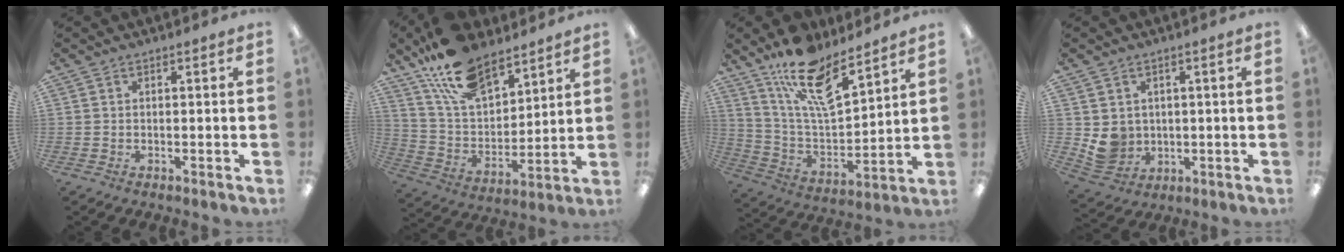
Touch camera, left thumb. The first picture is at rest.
{"total": 17.6, "force": [13.2, 8.1, 8.4], "torque": [-0.173, -0.065, 0.245]}
{"total": 17.3, "force": [12.7, 6.0, 10.2], "torque": [-0.188, -0.076, 0.223]}
{"total": 6.0, "force": [1.6, 5.5, 1.5], "torque": [-0.040, -0.010, 0.035]}